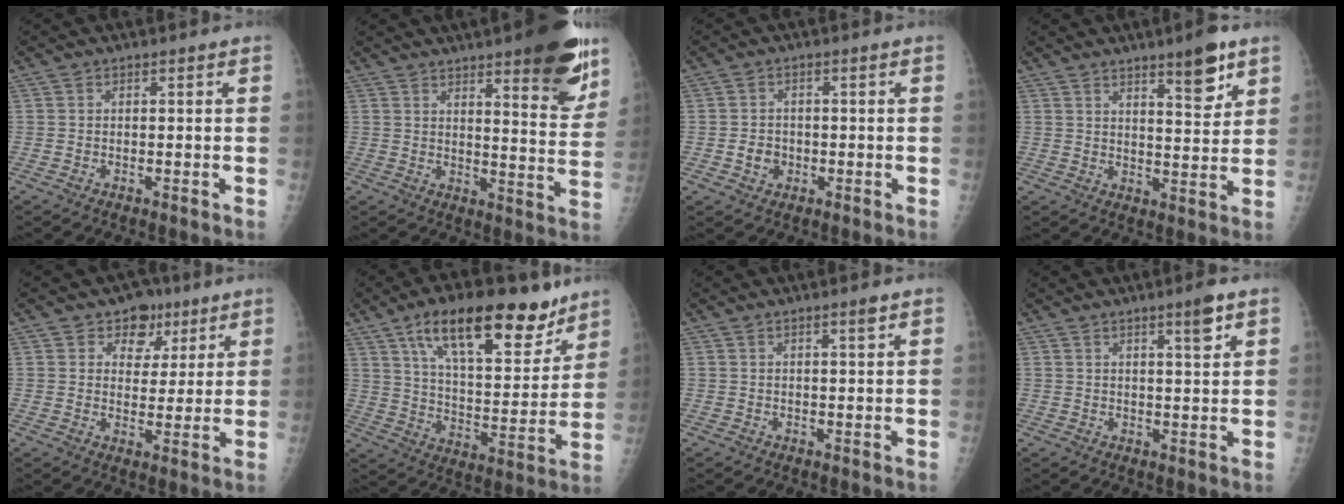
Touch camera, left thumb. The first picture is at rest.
{"total": 16.4, "force": [10.0, 4.0, 12.4], "torque": [-0.128, -0.059, 0.135]}
{"total": 3.2, "force": [-0.8, 2.8, 1.4], "torque": [-0.011, 0.005, -0.011]}
{"total": 8.1, "force": [5.2, 1.9, 5.9], "torque": [-0.074, -0.036, 0.078]}
{"total": 7.2, "force": [4.2, 5.5, 2.2], "torque": [0.005, -0.014, 0.060]}
{"total": 22.1, "force": [13.8, 9.1, 14.6], "torque": [-0.186, -0.054, 0.228]}
{"total": 1.6, "force": [1.1, 0.0, 1.2], "torque": [-0.017, -0.007, 0.018]}
{"total": 4.3, "force": [2.6, 0.4, 3.4], "torque": [-0.048, -0.016, 0.041]}